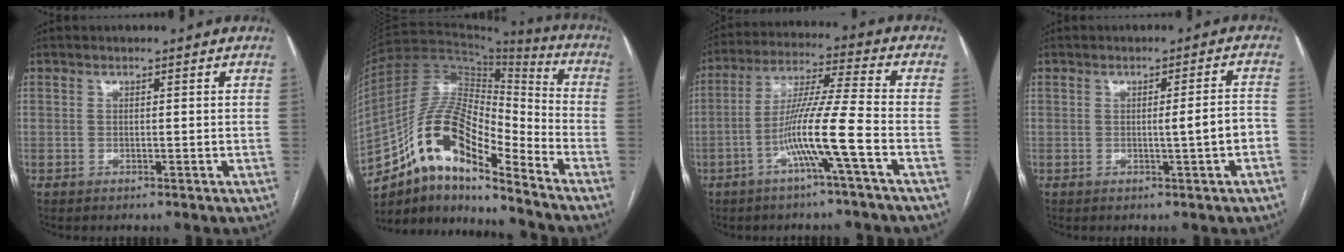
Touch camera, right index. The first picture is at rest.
{"total": 16.2, "force": [-10.7, 4.8, 11.2], "torque": [-0.202, 0.044, -0.184]}
{"total": 10.9, "force": [-4.2, -1.4, 9.9], "torque": [-0.188, 0.005, -0.082]}
{"total": 3.8, "force": [-1.1, -0.4, 3.6], "torque": [-0.046, 0.002, -0.016]}